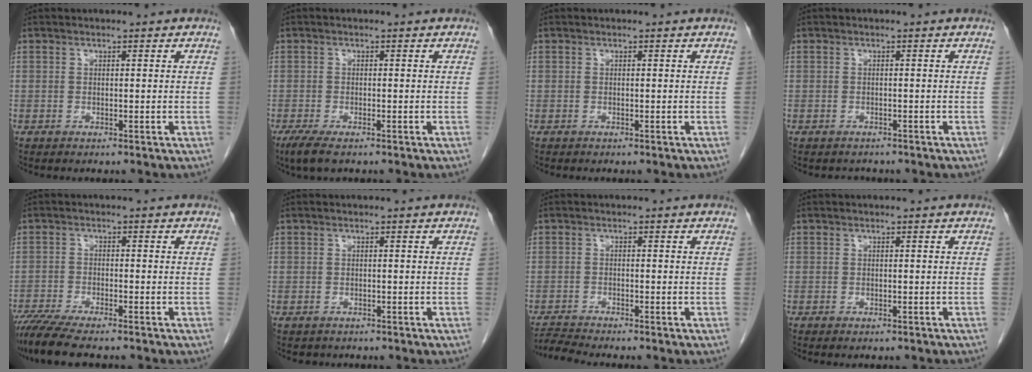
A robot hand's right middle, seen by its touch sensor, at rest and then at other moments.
{"total": 3.5, "force": [-2.4, 0.8, 2.5], "torque": [-0.052, -0.010, -0.040]}
{"total": 0.0}
{"total": 1.8, "force": [-1.6, 0.9, 0.1], "torque": [-0.006, -0.001, -0.024]}
{"total": 8.2, "force": [-6.9, 0.9, 4.4], "torque": [-0.073, -0.019, -0.114]}
{"total": 1.0, "force": [-0.8, 0.6, 0.0], "torque": [-0.012, 0.000, -0.011]}
{"total": 3.0, "force": [-2.8, -1.2, 0.0], "torque": [-0.007, -0.019, -0.055]}
{"total": 1.6, "force": [-1.3, 0.6, 0.7], "torque": [-0.011, -0.002, -0.012]}